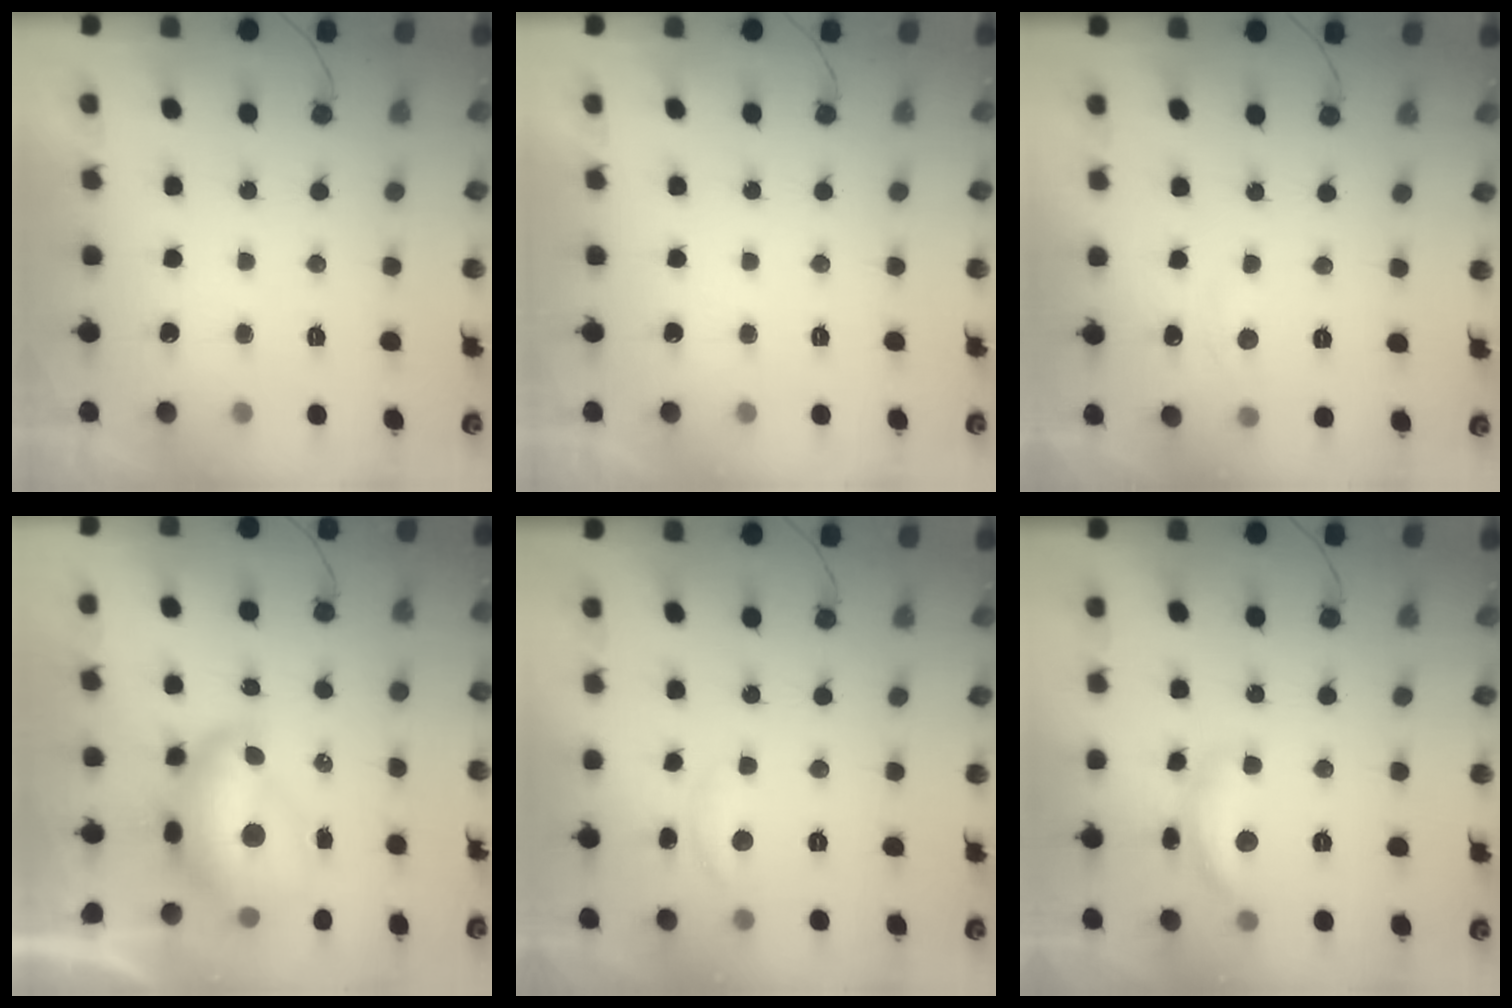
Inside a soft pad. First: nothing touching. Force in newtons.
{"total": 0.0}
{"total": 4.6, "press": 4.6, "slide": 0.6}
{"total": 12.1, "press": 12.0, "slide": 1.5}
{"total": 5.0, "press": 4.9, "slide": 0.2}
{"total": 11.4, "press": 11.4, "slide": 0.6}